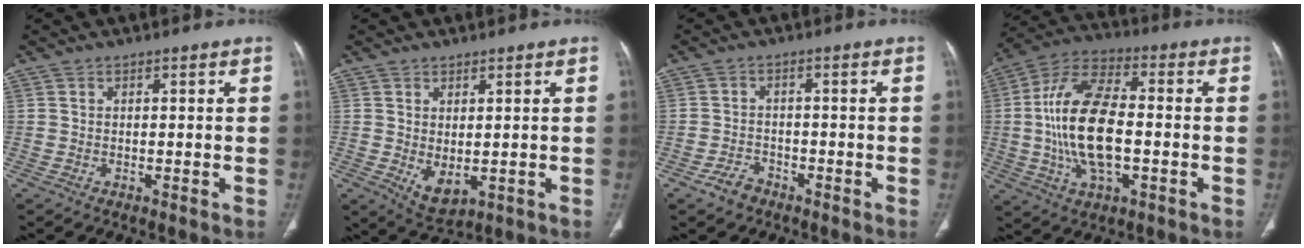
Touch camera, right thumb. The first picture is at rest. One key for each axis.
{"total": 5.1, "fx": -0.5, "fy": 2.7, "fz": 4.2, "tx": -0.065, "ty": -0.010, "tz": 0.011}
{"total": 3.5, "fx": -2.5, "fy": 2.2, "fz": 1.1, "tx": -0.019, "ty": 0.020, "tz": -0.040}
{"total": 18.1, "fx": -1.7, "fy": 8.8, "fz": 15.7, "tx": -0.306, "ty": 0.022, "tz": -0.032}